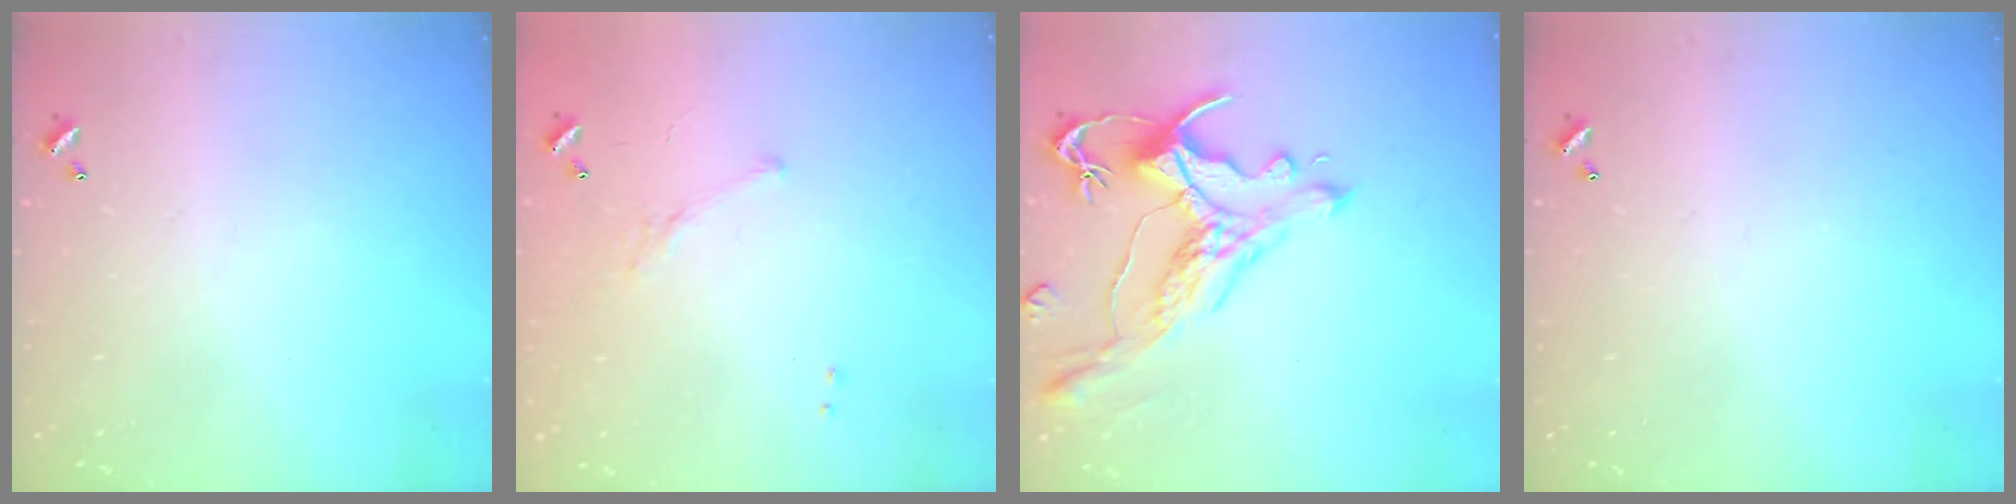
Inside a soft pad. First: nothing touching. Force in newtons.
{"total": 5.9, "press": 5.9, "slide": 0.8}
{"total": 1.7, "press": 1.2, "slide": 1.1}
{"total": 0.0}